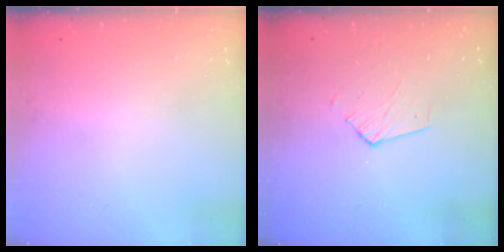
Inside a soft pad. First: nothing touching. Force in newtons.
{"total": 2.9, "press": 2.9, "slide": 0.2}